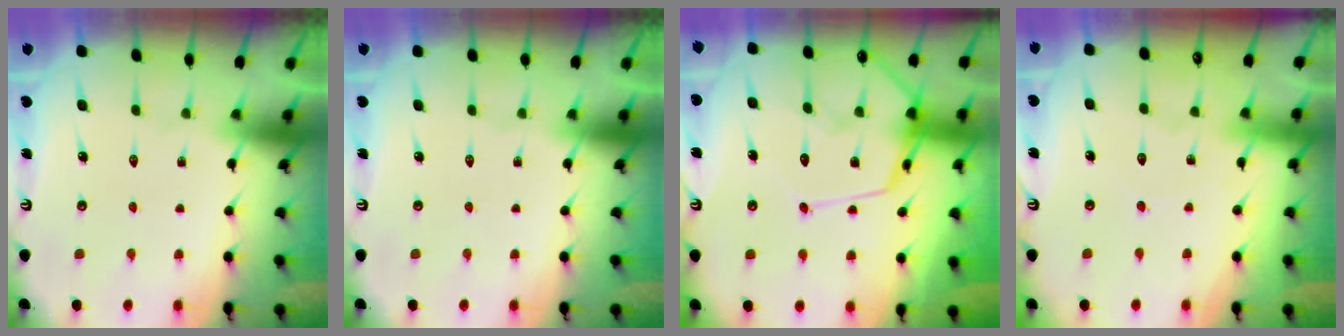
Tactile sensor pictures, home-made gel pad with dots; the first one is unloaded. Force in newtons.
{"total": 0.0}
{"total": 11.5, "press": 11.4, "slide": 1.2}
{"total": 3.9, "press": 3.8, "slide": 0.4}